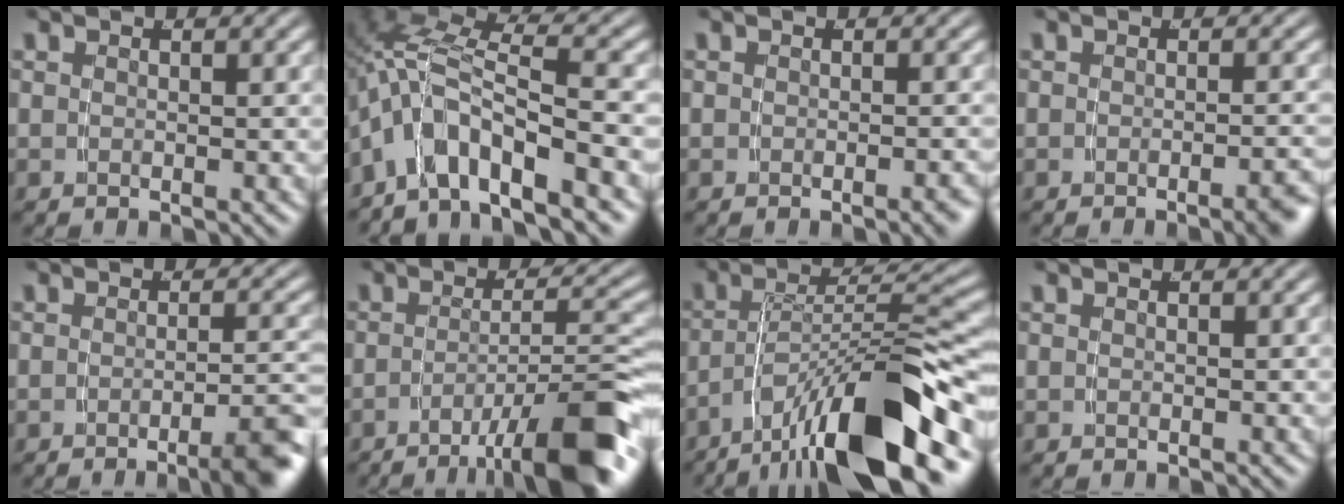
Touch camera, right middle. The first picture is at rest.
{"total": 8.3, "force": [-1.3, 5.8, 5.8], "torque": [-0.145, -0.013, -0.019]}
{"total": 0.9, "force": [-0.6, 0.2, 0.7], "torque": [-0.003, 0.009, -0.014]}
{"total": 2.1, "force": [-1.4, 0.1, 1.6], "torque": [-0.015, 0.010, -0.028]}
{"total": 4.7, "force": [-2.8, 0.5, 3.7], "torque": [-0.038, 0.004, -0.049]}
{"total": 9.3, "force": [-5.6, 1.3, 7.4], "torque": [-0.095, -0.013, -0.076]}
{"total": 10.4, "force": [-5.9, 2.7, 8.1], "torque": [-0.110, 0.006, -0.090]}
{"total": 0.0}